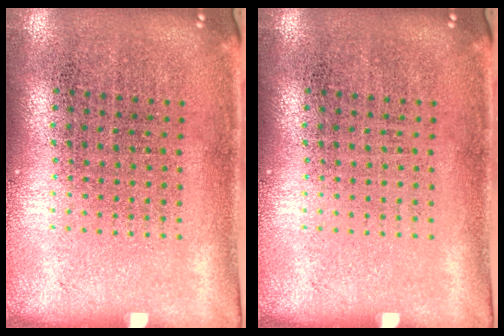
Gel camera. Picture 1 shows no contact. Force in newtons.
{"total": 0.0}